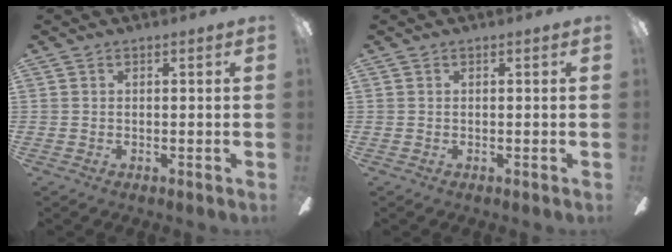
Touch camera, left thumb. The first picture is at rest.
{"total": 0.0}